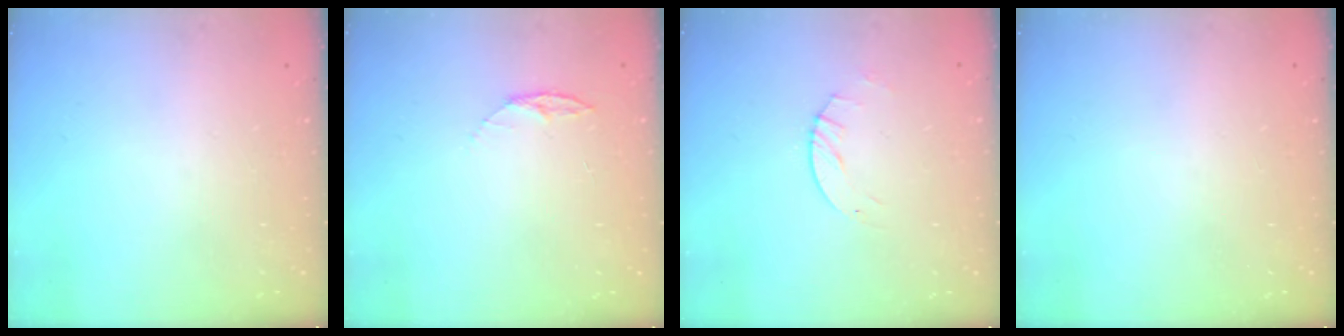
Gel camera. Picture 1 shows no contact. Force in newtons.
{"total": 4.4, "press": 4.4, "slide": 0.5}
{"total": 2.8, "press": 2.8, "slide": 0.4}
{"total": 0.0}